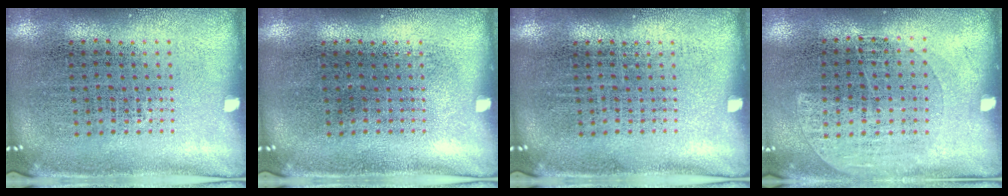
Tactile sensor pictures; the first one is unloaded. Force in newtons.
{"total": 0.0}
{"total": 0.0}
{"total": 1.1, "press": 0.9, "slide": 0.6}